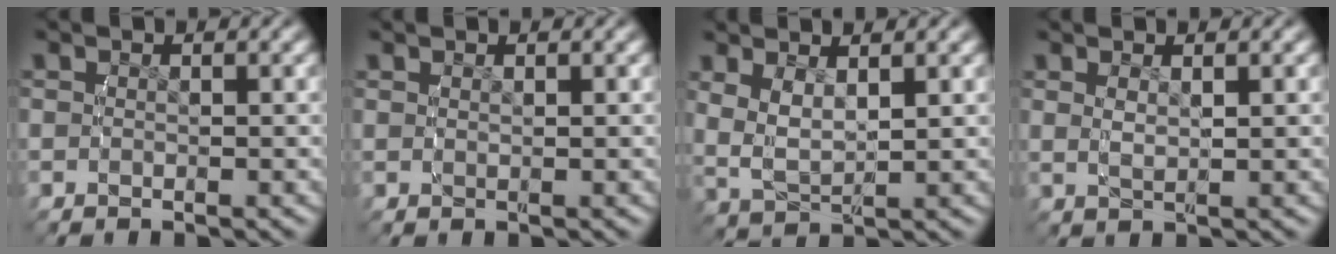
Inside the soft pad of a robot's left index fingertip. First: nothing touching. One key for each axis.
{"total": 0.7, "fx": 0.6, "fy": -0.2, "fz": 0.3, "tx": -0.004, "ty": -0.003, "tz": 0.014}
{"total": 5.0, "fx": 1.4, "fy": 3.4, "fz": 3.3, "tx": -0.088, "ty": -0.012, "tz": 0.031}
{"total": 1.8, "fx": 0.9, "fy": 0.3, "fz": 1.5, "tx": -0.027, "ty": 0.001, "tz": 0.020}